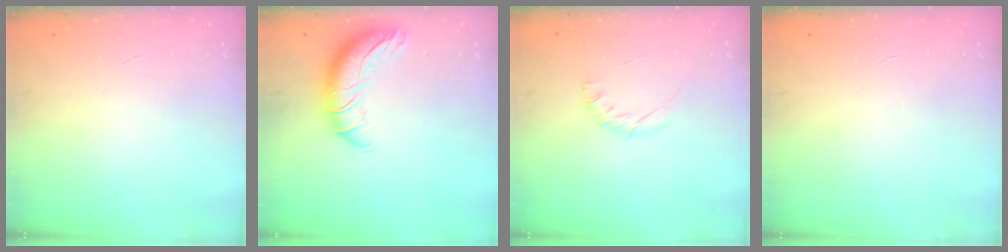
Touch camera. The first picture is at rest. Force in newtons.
{"total": 12.1, "press": 11.8, "slide": 2.9}
{"total": 3.9, "press": 3.8, "slide": 1.1}
{"total": 0.0}